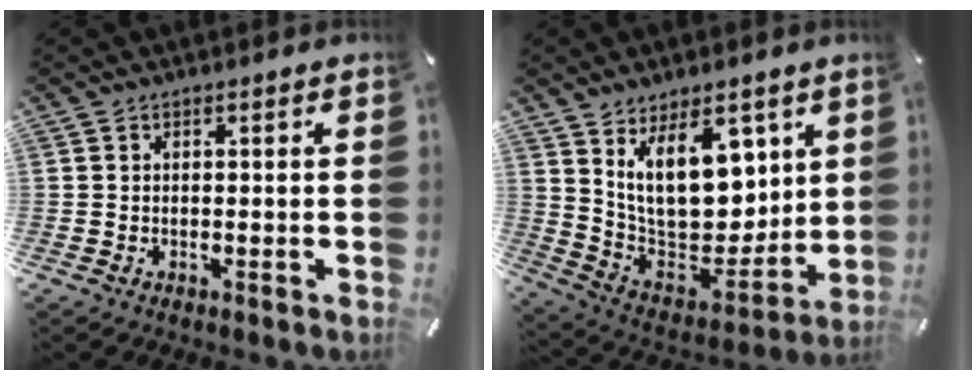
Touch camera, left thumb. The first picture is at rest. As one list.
[{"total": 18.1, "force": [8.0, 10.7, 12.2], "torque": [-0.208, -0.059, 0.148]}]